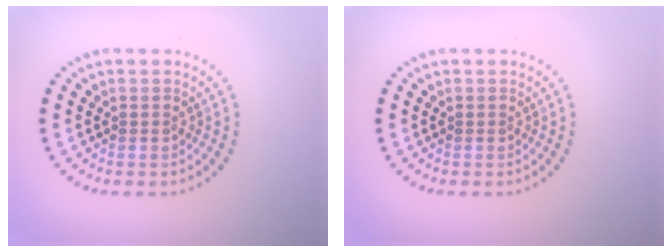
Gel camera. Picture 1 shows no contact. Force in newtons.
{"total": 0.0}